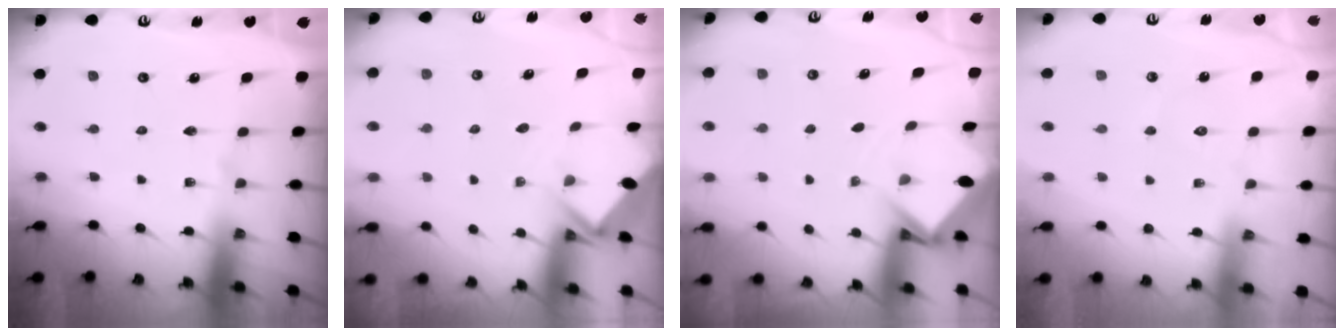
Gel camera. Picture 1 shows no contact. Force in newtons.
{"total": 2.6, "press": 2.6, "slide": 0.2}
{"total": 2.9, "press": 2.9, "slide": 0.2}
{"total": 3.5, "press": 3.5, "slide": 0.4}